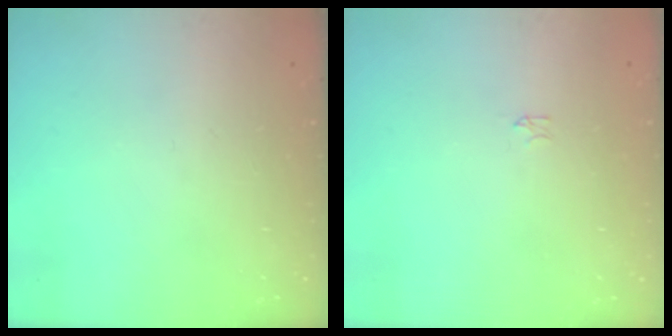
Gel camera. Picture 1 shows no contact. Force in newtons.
{"total": 0.0}